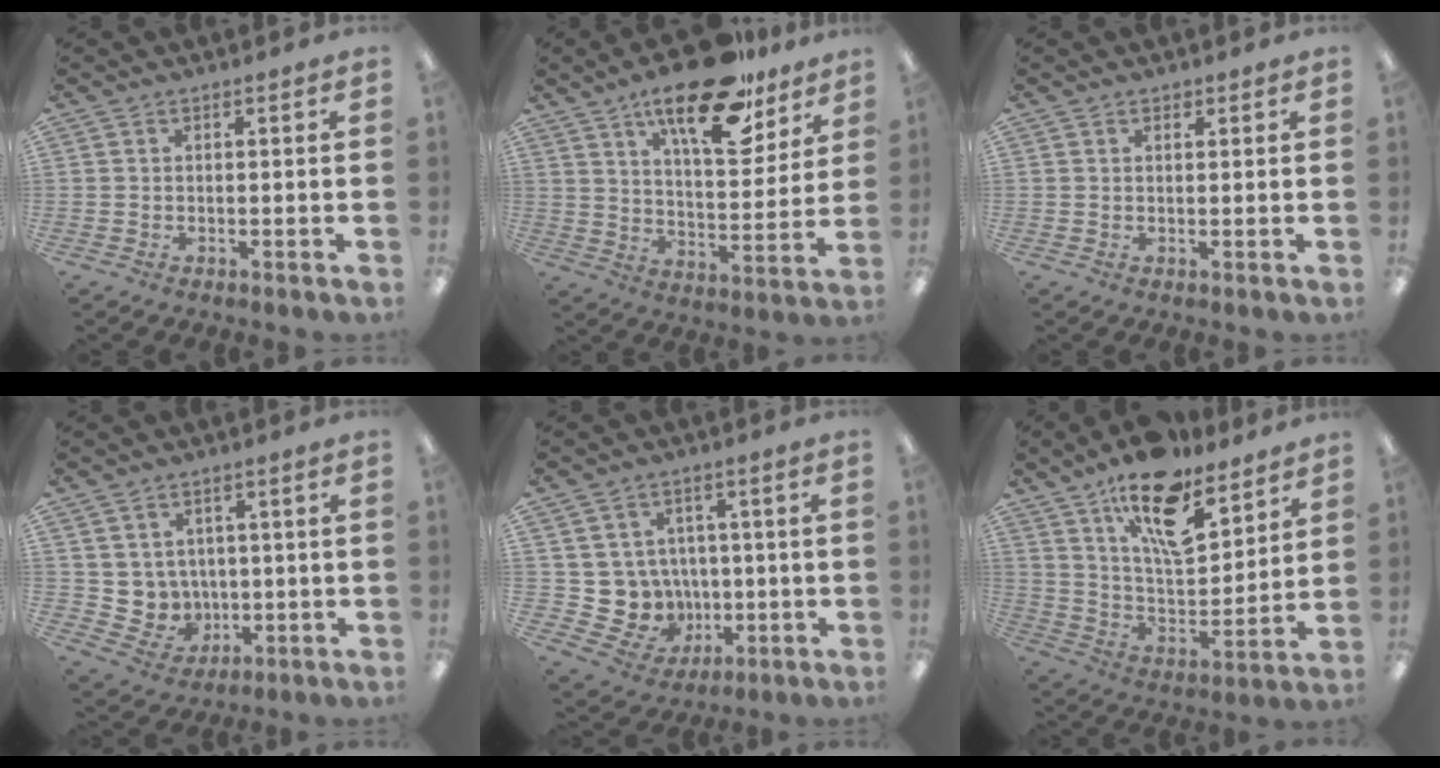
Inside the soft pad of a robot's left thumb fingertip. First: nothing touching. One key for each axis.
{"total": 19.9, "fx": 14.0, "fy": 7.3, "fz": 12.2, "tx": -0.185, "ty": -0.076, "tz": 0.229}
{"total": 0.9, "fx": 0.7, "fy": 0.4, "fz": 0.3, "tx": 0.001, "ty": -0.003, "tz": 0.012}
{"total": 5.7, "fx": 2.7, "fy": 5.0, "fz": -0.4, "tx": -0.017, "ty": -0.017, "tz": 0.059}
{"total": 8.2, "fx": 0.8, "fy": 8.1, "fz": 0.9, "tx": -0.043, "ty": -0.011, "tz": 0.031}
{"total": 17.6, "fx": 12.1, "fy": 7.1, "fz": 10.7, "tx": -0.182, "ty": -0.065, "tz": 0.207}